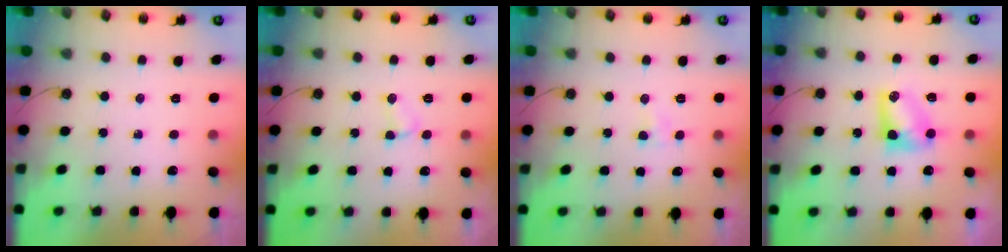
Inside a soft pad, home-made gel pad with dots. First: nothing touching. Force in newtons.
{"total": 2.6, "press": 2.6, "slide": 0.4}
{"total": 2.9, "press": 2.9, "slide": 0.4}
{"total": 5.9, "press": 5.9, "slide": 0.5}